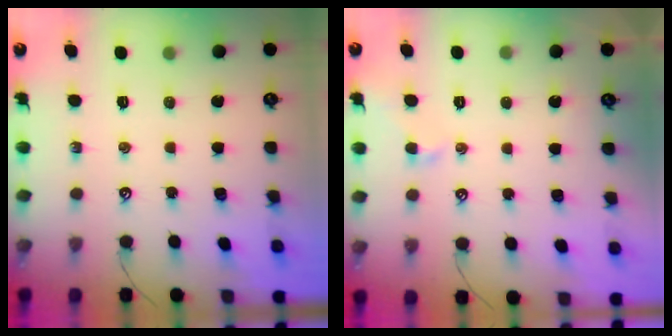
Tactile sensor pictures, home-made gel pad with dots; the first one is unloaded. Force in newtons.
{"total": 1.2, "press": 1.0, "slide": 0.6}